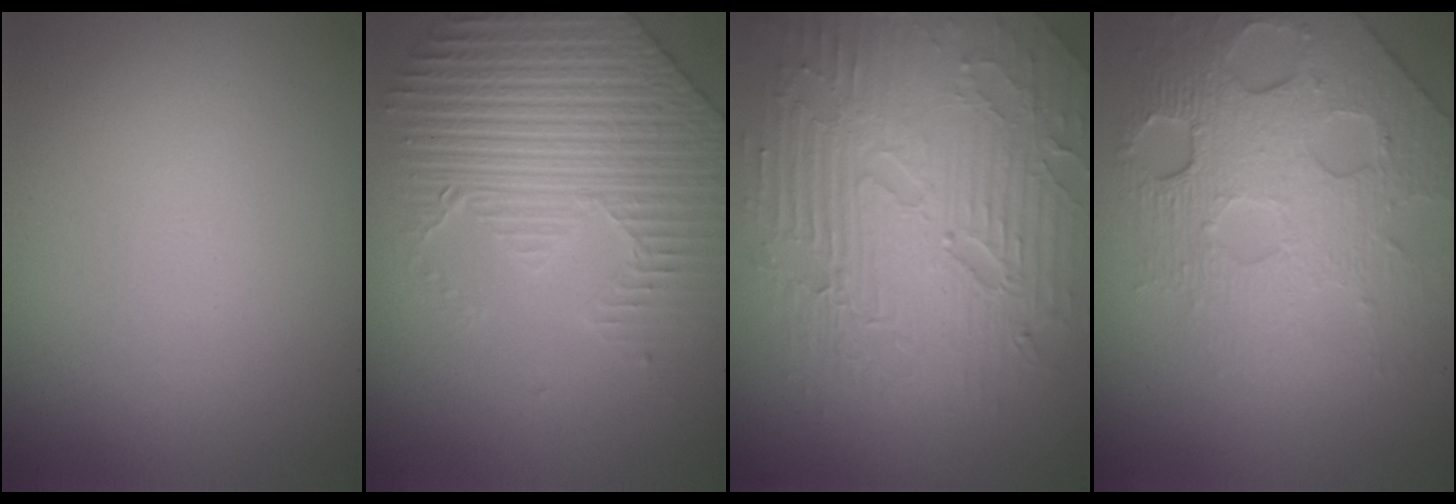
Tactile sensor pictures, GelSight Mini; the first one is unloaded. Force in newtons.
{"total": 5.5, "press": 5.1, "slide": 2.0}
{"total": 8.8, "press": 6.3, "slide": 6.1}
{"total": 7.9, "press": 5.3, "slide": 5.9}